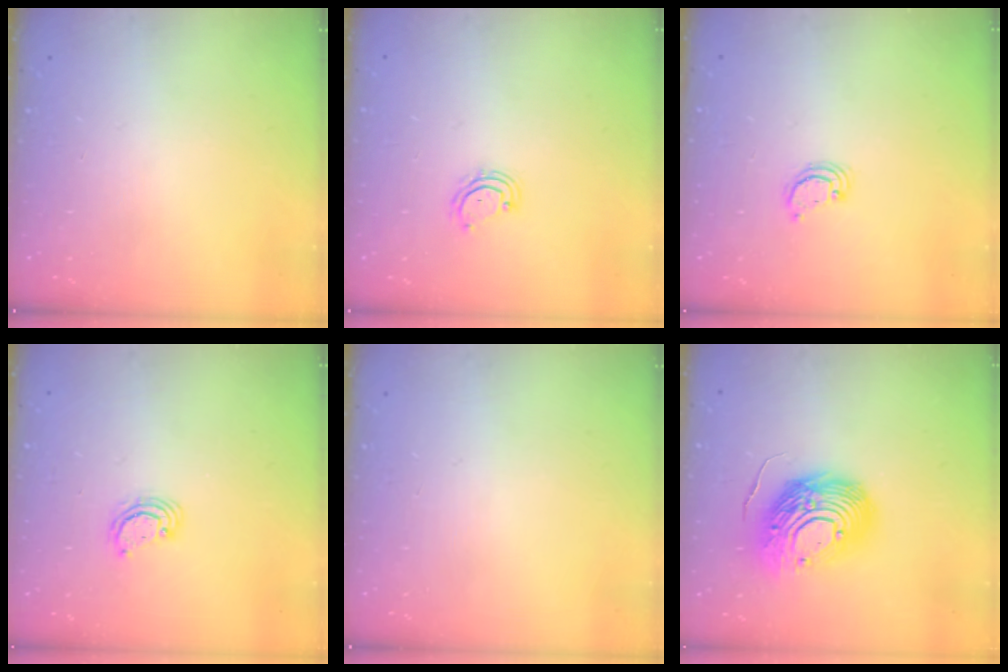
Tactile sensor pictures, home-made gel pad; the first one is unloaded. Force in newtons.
{"total": 4.1, "press": 4.1, "slide": 0.3}
{"total": 2.6, "press": 2.6, "slide": 0.2}
{"total": 3.1, "press": 3.1, "slide": 0.3}
{"total": 0.0}
{"total": 17.1, "press": 16.9, "slide": 2.7}